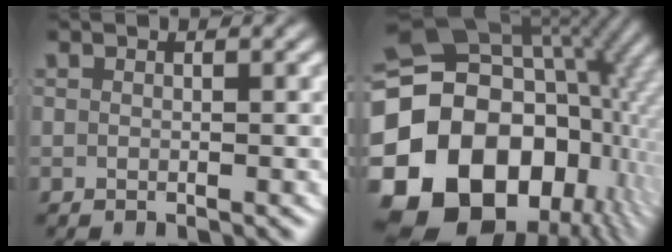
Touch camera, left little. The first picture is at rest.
{"total": 26.2, "force": [-2.7, 20.4, 16.3], "torque": [-0.318, -0.061, -0.042]}